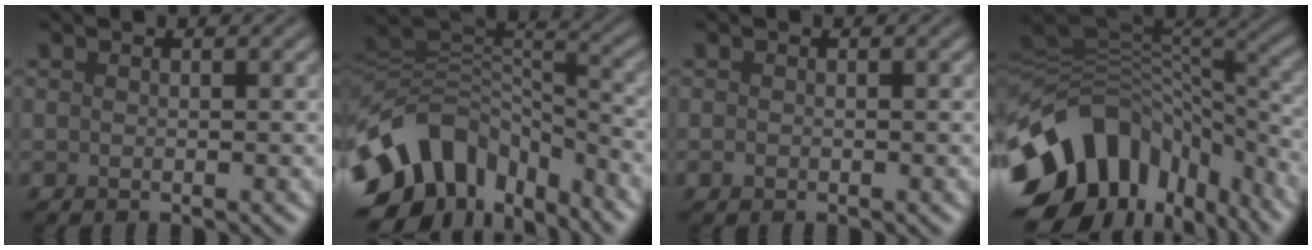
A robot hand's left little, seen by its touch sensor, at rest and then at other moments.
{"total": 11.7, "force": [-6.3, 7.8, 6.1], "torque": [-0.122, 0.013, -0.116]}
{"total": 0.6, "force": [-0.3, 0.4, 0.3], "torque": [-0.003, -0.005, -0.006]}
{"total": 14.4, "force": [-6.7, 10.0, 7.9], "torque": [-0.172, 0.000, -0.106]}